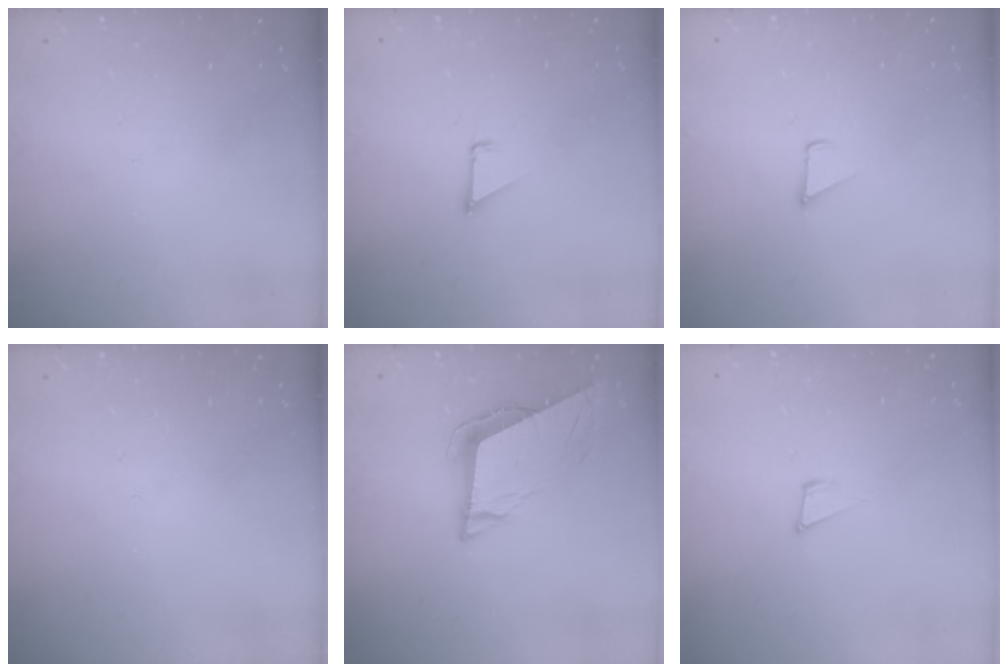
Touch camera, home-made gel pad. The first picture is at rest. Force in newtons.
{"total": 1.1, "press": 1.1, "slide": 0.1}
{"total": 2.4, "press": 2.4, "slide": 0.2}
{"total": 0.0}
{"total": 9.1, "press": 8.5, "slide": 3.1}
{"total": 6.3, "press": 6.1, "slide": 1.2}